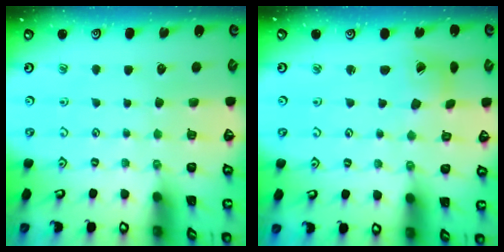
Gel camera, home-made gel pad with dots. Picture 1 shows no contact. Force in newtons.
{"total": 3.6, "press": 3.6, "slide": 0.5}